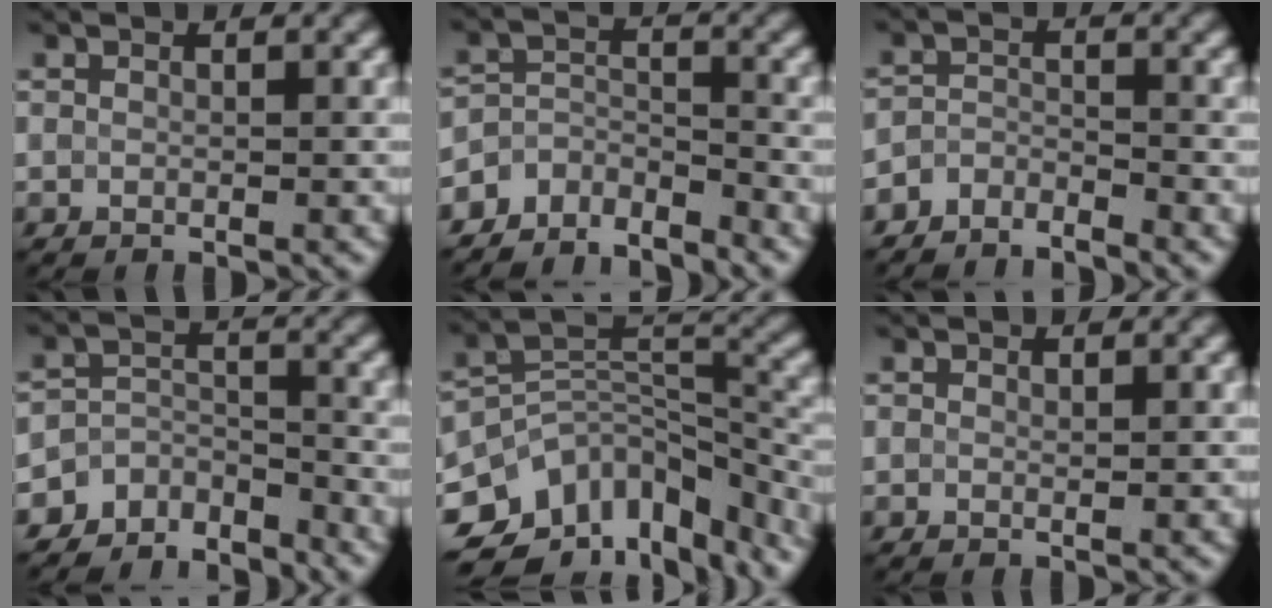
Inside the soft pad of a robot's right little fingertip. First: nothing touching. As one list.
[{"total": 4.7, "force": [-4.2, 1.8, 0.8], "torque": [-0.002, 0.000, -0.083]}, {"total": 2.8, "force": [-2.7, 0.7, 0.4], "torque": [-0.007, -0.001, -0.059]}, {"total": 5.3, "force": [-4.6, 2.4, 0.4], "torque": [0.005, -0.007, -0.080]}, {"total": 14.2, "force": [-9.1, 8.8, 6.6], "torque": [-0.149, 0.002, -0.114]}, {"total": 0.0}]